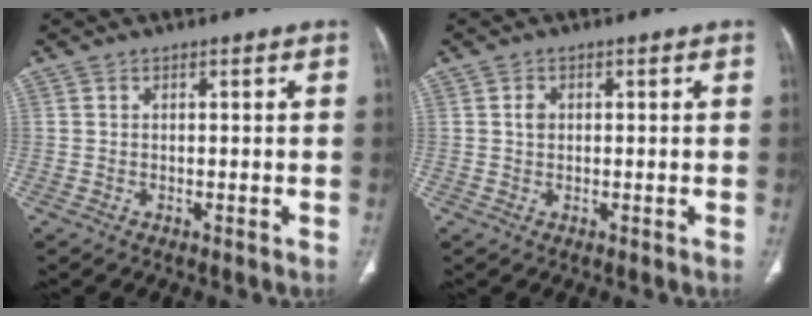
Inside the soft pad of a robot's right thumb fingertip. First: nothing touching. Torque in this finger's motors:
{"motor_torque": [-0.02, 0.32, 0.29, -0.16, -0.02]}